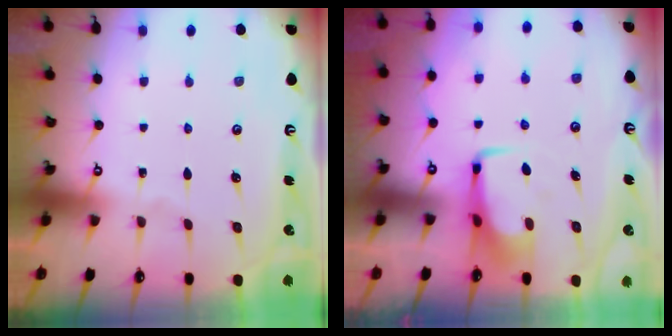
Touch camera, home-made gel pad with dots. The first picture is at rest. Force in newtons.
{"total": 7.2, "press": 7.2, "slide": 1.0}